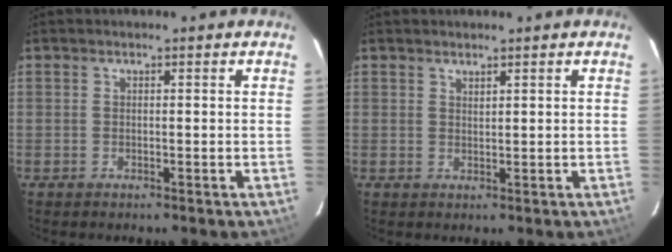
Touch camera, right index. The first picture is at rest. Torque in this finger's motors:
{"motor_torque": [-0.14, -0.07, -0.04, -0.01]}